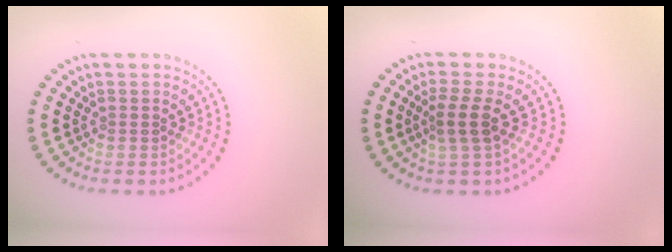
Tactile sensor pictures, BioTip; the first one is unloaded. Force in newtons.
{"total": 2.3, "press": 1.8, "slide": 1.3}